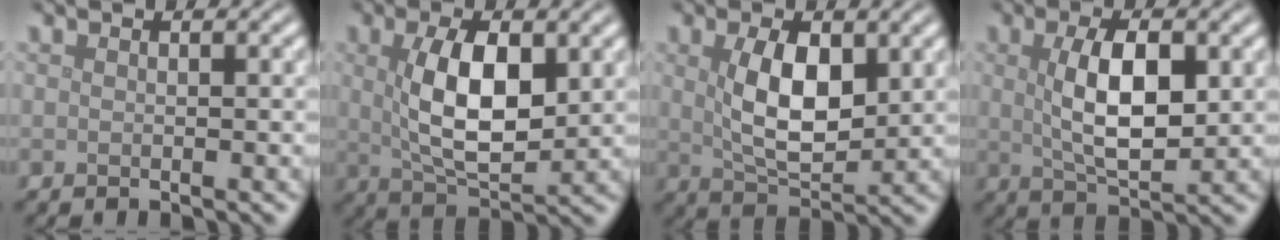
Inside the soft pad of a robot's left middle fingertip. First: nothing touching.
{"total": 7.3, "force": [1.2, 3.2, 6.4], "torque": [-0.122, -0.002, 0.027]}
{"total": 6.0, "force": [1.2, 2.9, 5.1], "torque": [-0.099, -0.002, 0.028]}
{"total": 6.2, "force": [0.9, 2.6, 5.6], "torque": [-0.104, 0.000, 0.020]}